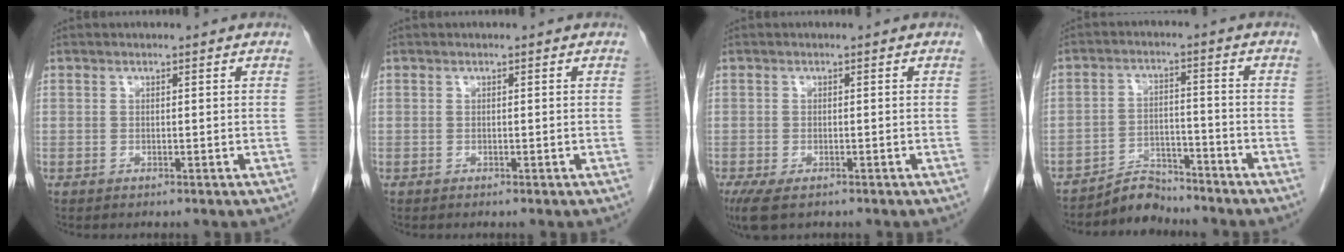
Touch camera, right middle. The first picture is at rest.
{"total": 0.0}
{"total": 5.0, "force": [-3.3, 2.0, 3.1], "torque": [-0.058, -0.013, -0.053]}
{"total": 5.7, "force": [-5.5, 1.3, -0.6], "torque": [0.013, 0.014, -0.092]}